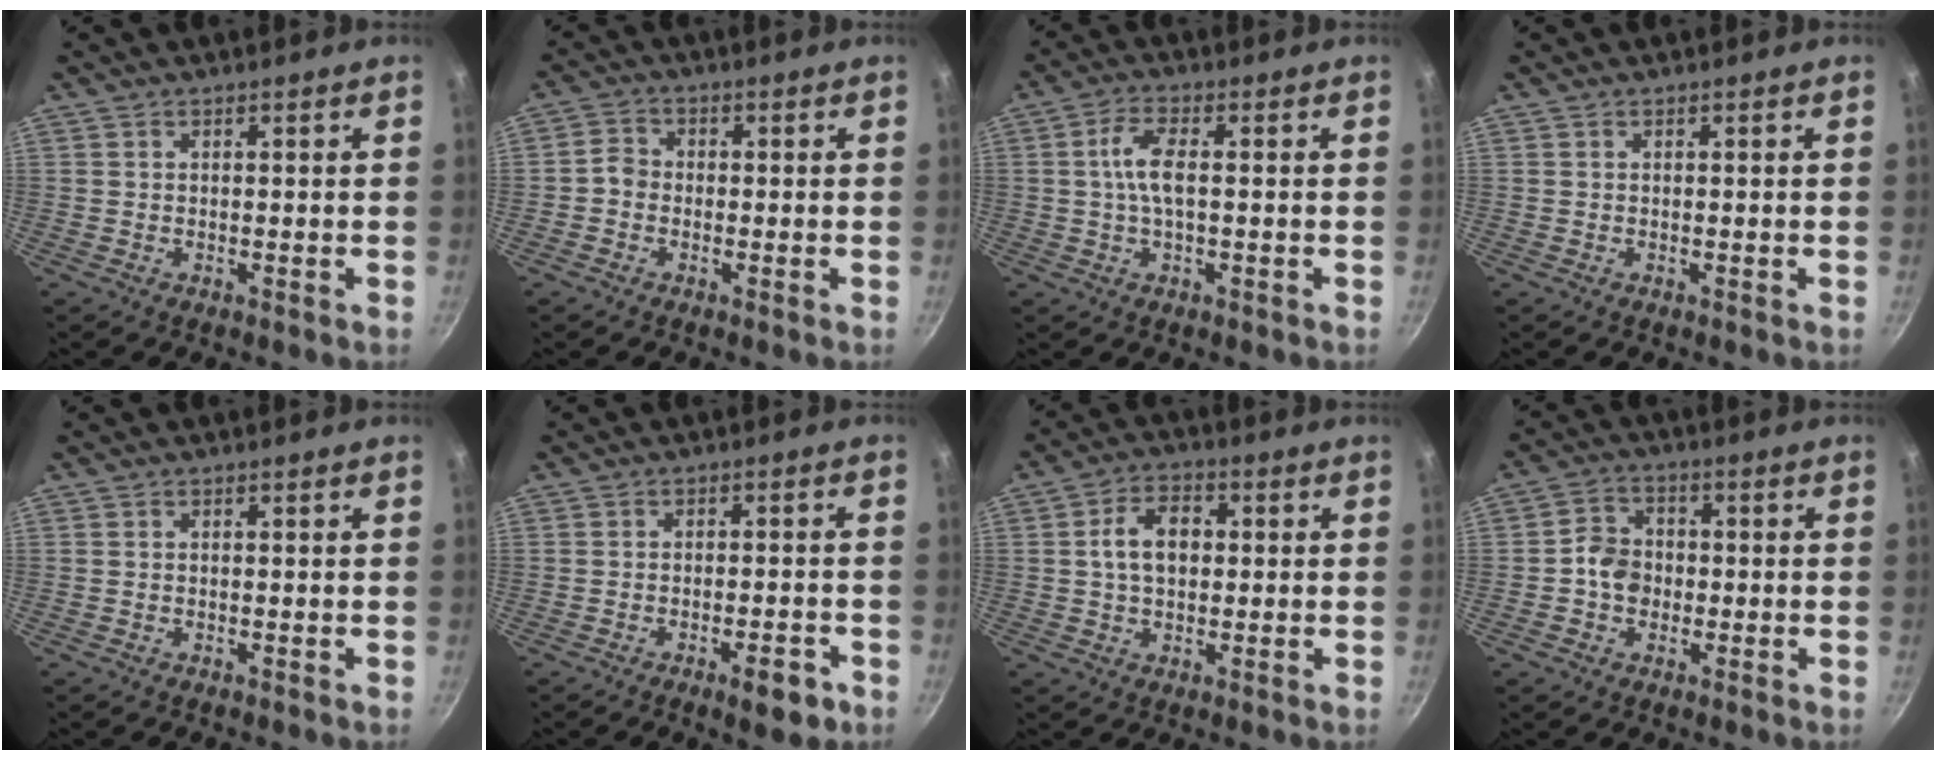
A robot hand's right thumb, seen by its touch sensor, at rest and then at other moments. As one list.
[{"total": 3.1, "force": [-1.0, 2.6, 1.3], "torque": [-0.017, 0.015, -0.029]}, {"total": 5.7, "force": [0.0, 2.2, 5.2], "torque": [-0.118, 0.012, -0.007]}, {"total": 0.0}, {"total": 0.0}, {"total": 5.9, "force": [-3.1, 2.2, 4.6], "torque": [-0.051, 0.022, -0.036]}, {"total": 7.8, "force": [0.8, 5.3, 5.7], "torque": [-0.079, 0.016, 0.005]}, {"total": 5.8, "force": [-1.1, 5.0, 2.9], "torque": [-0.024, 0.019, -0.029]}]